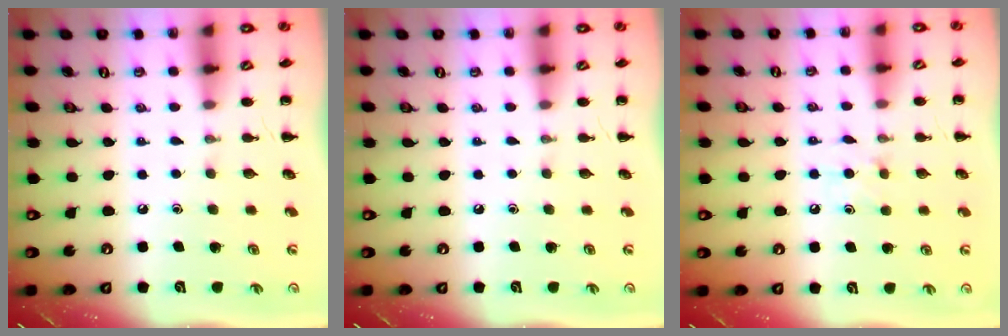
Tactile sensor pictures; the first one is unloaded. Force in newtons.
{"total": 0.0}
{"total": 5.7, "press": 5.4, "slide": 2.0}